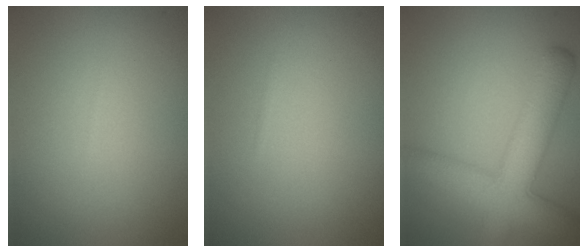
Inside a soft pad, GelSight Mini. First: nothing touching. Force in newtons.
{"total": 0.0}
{"total": 7.2, "press": 7.2, "slide": 0.3}